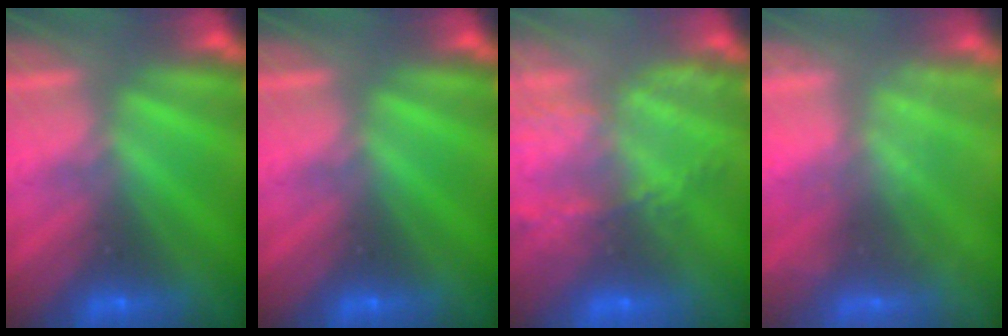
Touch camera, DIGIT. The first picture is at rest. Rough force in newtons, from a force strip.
{"total": 0.0}
{"total": 8.7}
{"total": 2.3}